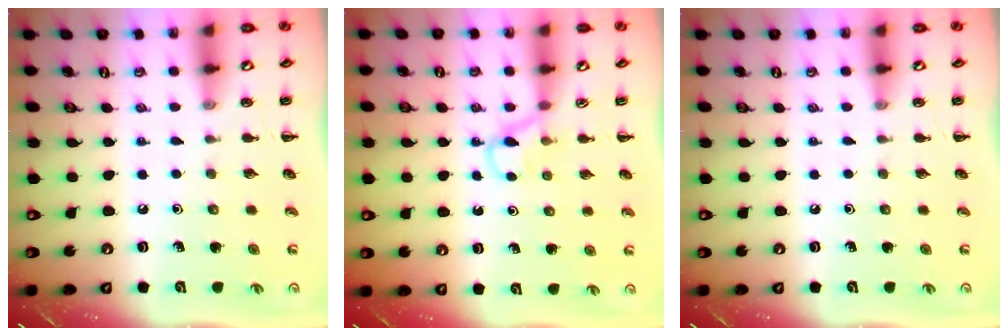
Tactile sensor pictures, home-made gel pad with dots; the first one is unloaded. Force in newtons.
{"total": 3.5, "press": 3.3, "slide": 1.2}
{"total": 0.0}